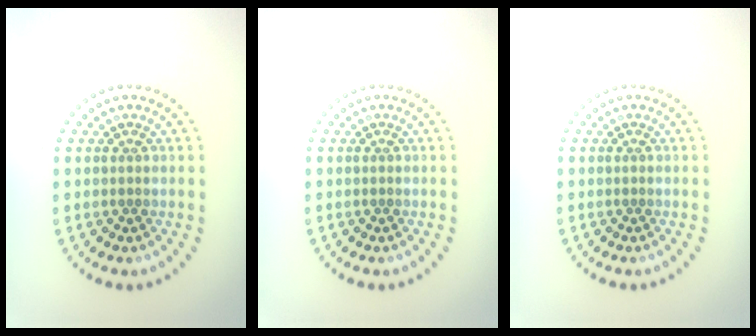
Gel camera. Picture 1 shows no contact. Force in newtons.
{"total": 0.0}
{"total": 0.0}